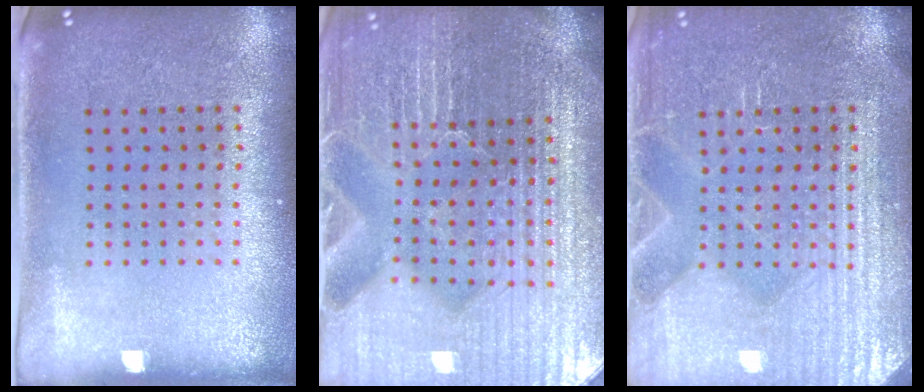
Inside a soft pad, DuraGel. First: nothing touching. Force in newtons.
{"total": 6.3, "press": 5.6, "slide": 2.8}
{"total": 5.6, "press": 5.5, "slide": 0.9}